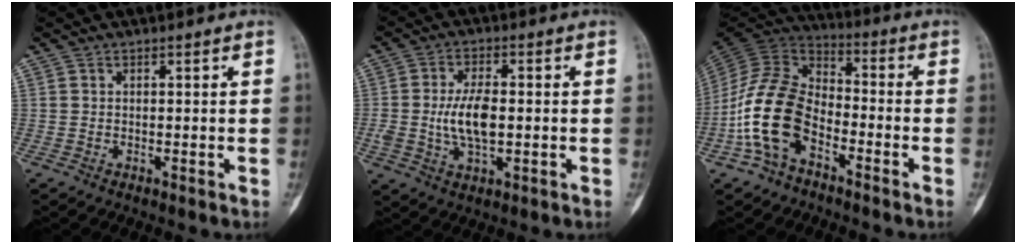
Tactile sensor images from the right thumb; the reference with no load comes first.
{"total": 8.3, "force": [-0.3, 4.0, 7.3], "torque": [-0.143, 0.001, -0.004]}
{"total": 15.2, "force": [-5.9, 9.3, 10.5], "torque": [-0.199, 0.050, -0.125]}